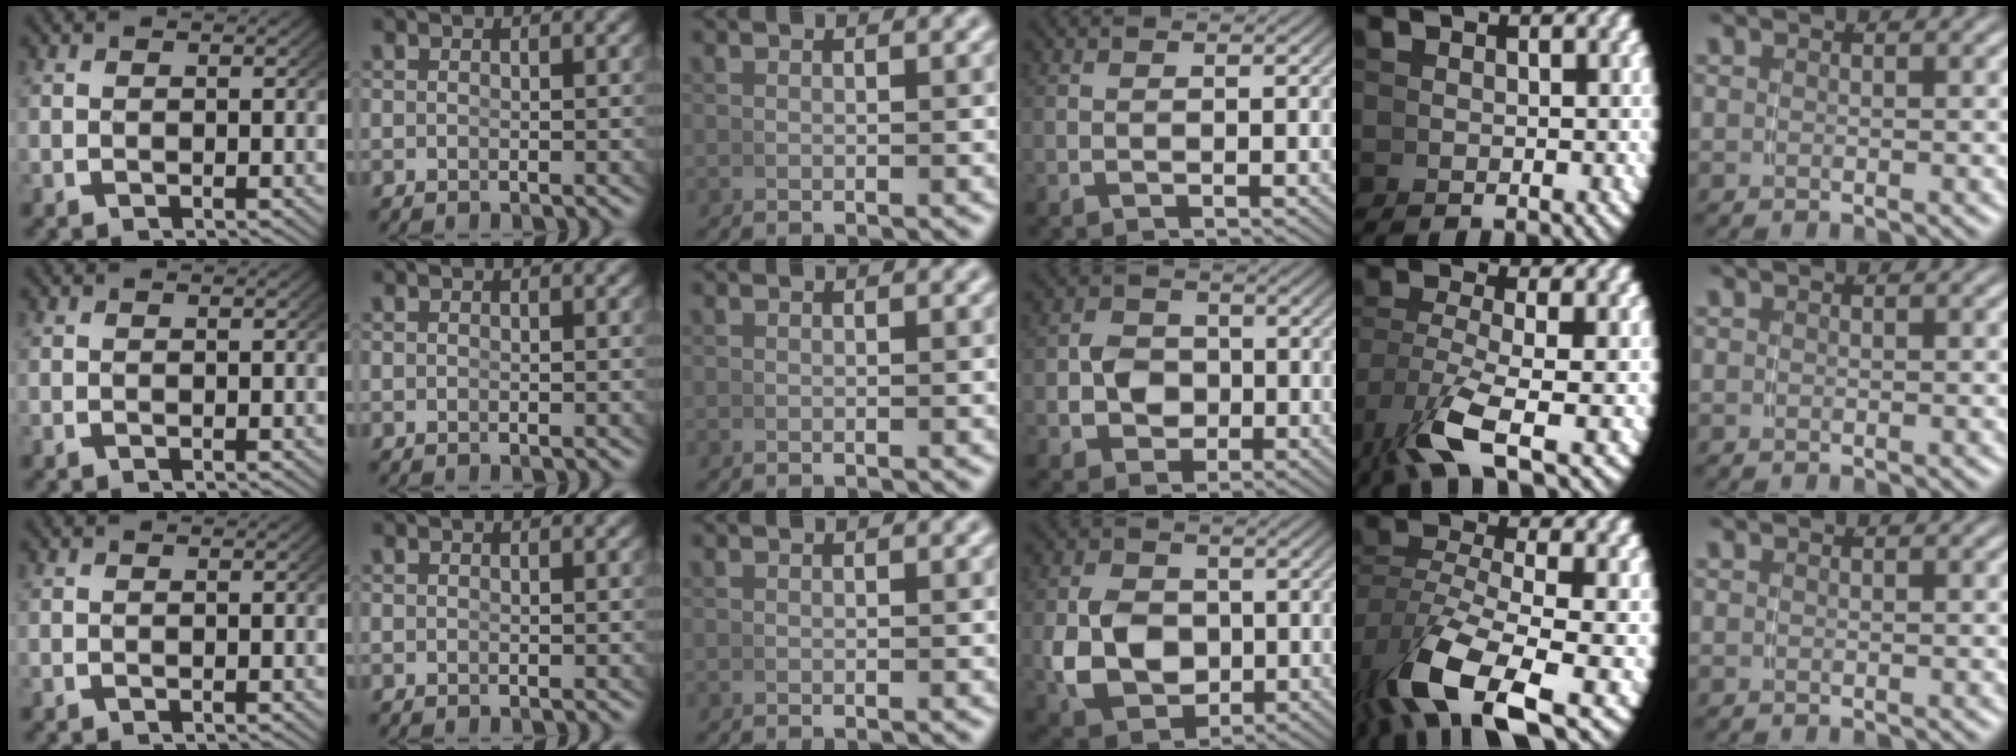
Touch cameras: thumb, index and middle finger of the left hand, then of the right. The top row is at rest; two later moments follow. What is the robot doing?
{"motion": "grasp_and_lifting", "object": "pen"}